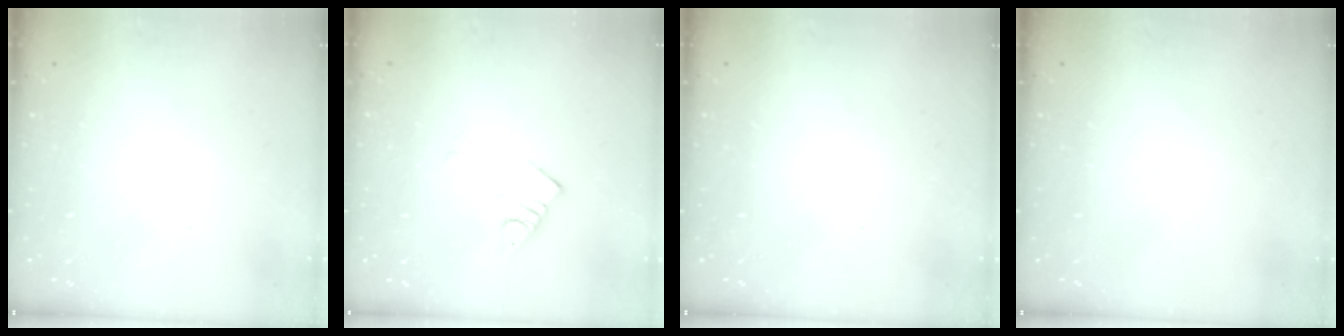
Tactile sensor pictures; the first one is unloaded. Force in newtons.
{"total": 2.8, "press": 2.7, "slide": 0.3}
{"total": 0.0}
{"total": 0.0}